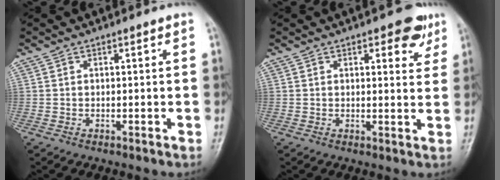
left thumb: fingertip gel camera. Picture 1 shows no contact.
{"total": 5.6, "force": [3.1, 2.6, 3.9], "torque": [-0.022, -0.012, 0.031]}